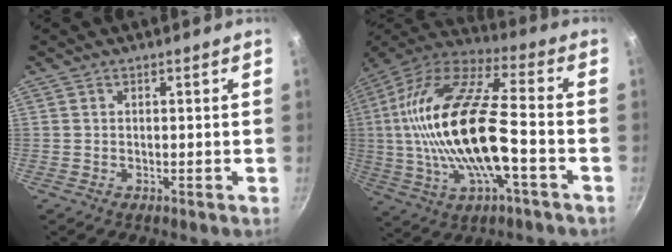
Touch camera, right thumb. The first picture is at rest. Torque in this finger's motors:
{"motor_torque": [-0.57, 2.54, 2.79, 0.00, 1.05]}